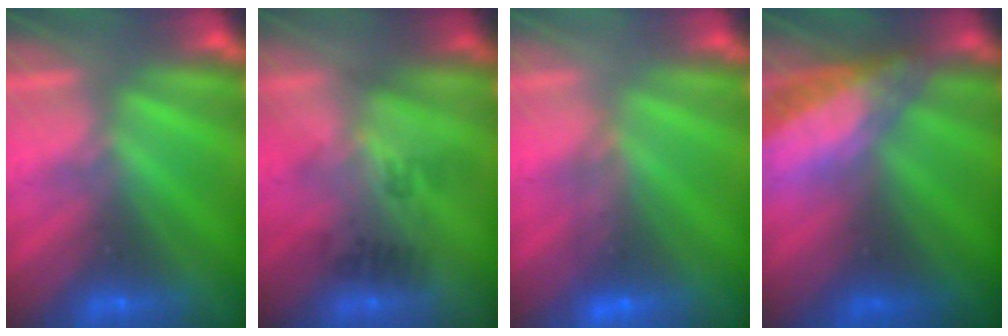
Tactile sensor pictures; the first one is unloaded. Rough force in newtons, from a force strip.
{"total": 2.4}
{"total": 4.0}
{"total": 8.8}